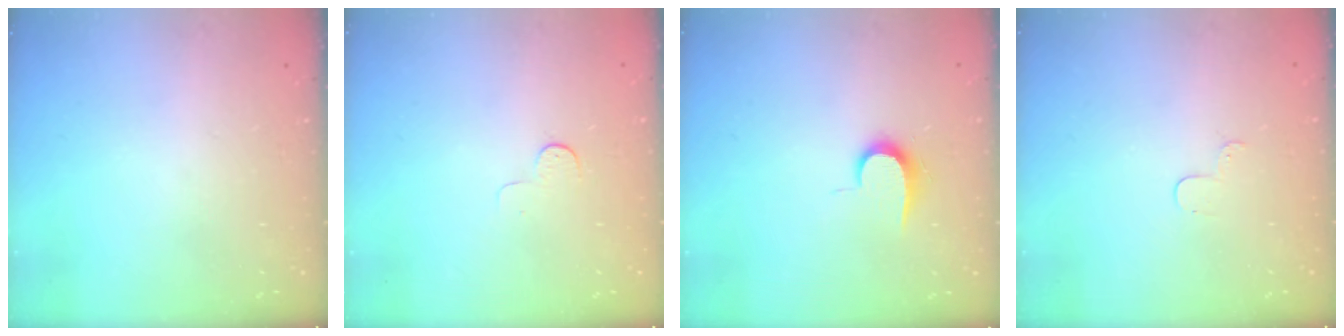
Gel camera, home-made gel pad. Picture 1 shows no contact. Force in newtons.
{"total": 3.0, "press": 3.0, "slide": 0.3}
{"total": 6.6, "press": 6.5, "slide": 0.8}
{"total": 2.9, "press": 2.9, "slide": 0.3}